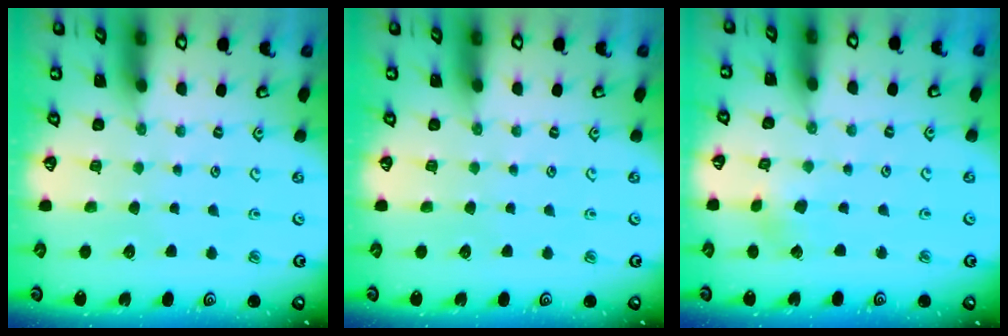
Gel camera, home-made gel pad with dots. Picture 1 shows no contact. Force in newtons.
{"total": 0.0}
{"total": 2.8, "press": 2.8, "slide": 0.1}